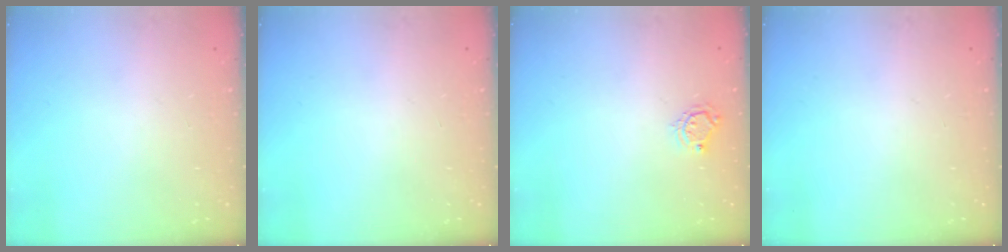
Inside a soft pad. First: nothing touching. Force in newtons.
{"total": 0.0}
{"total": 5.1, "press": 5.1, "slide": 0.4}
{"total": 0.0}